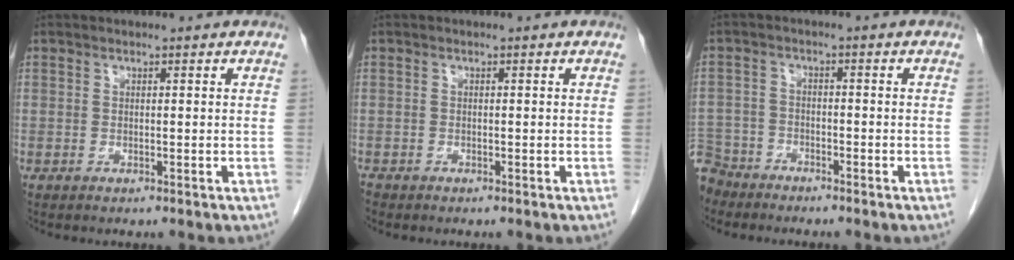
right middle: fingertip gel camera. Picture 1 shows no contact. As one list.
[{"total": 0.8, "force": [-0.7, 0.4, 0.2], "torque": [-0.009, -0.001, -0.015]}, {"total": 7.1, "force": [-6.3, 3.2, 0.2], "torque": [-0.013, -0.003, -0.123]}]